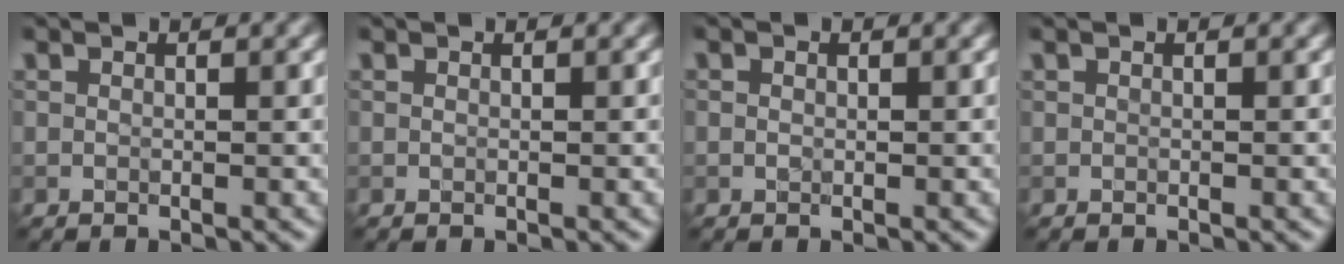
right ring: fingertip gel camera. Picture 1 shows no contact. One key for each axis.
{"total": 0.0}
{"total": 0.6, "fx": 0.0, "fy": 0.5, "fz": 0.4, "tx": -0.007, "ty": 0.000, "tz": -0.001}
{"total": 0.0}